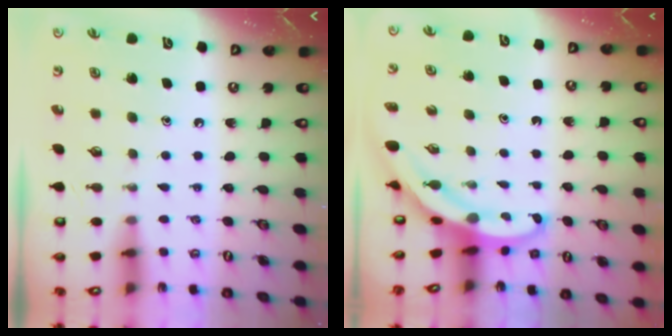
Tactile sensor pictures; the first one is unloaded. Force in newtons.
{"total": 3.8, "press": 3.8, "slide": 0.2}